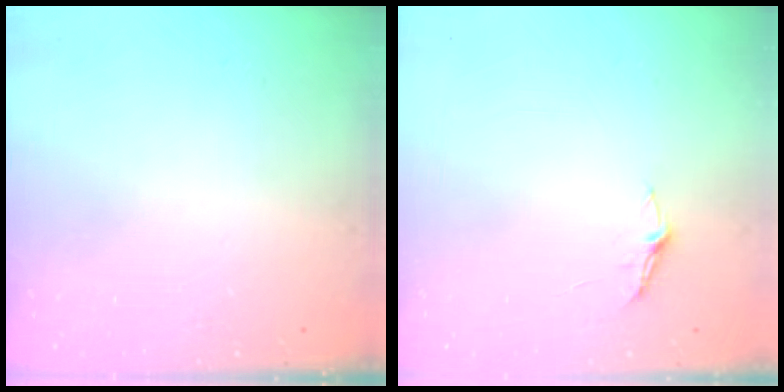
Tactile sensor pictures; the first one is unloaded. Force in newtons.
{"total": 3.7, "press": 3.7, "slide": 0.4}